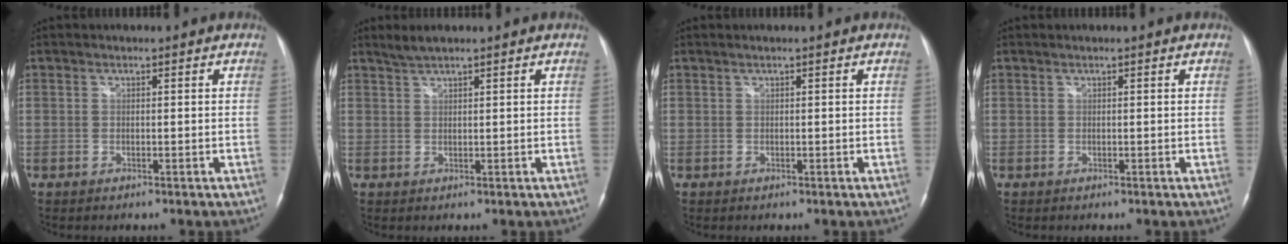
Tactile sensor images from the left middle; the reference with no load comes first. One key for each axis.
{"total": 2.1, "fx": 1.9, "fy": 0.1, "fz": 0.9, "tx": -0.024, "ty": 0.006, "tz": 0.039}
{"total": 0.6, "fx": 0.4, "fy": -0.1, "fz": 0.4, "tx": -0.015, "ty": 0.009, "tz": 0.011}
{"total": 0.0}